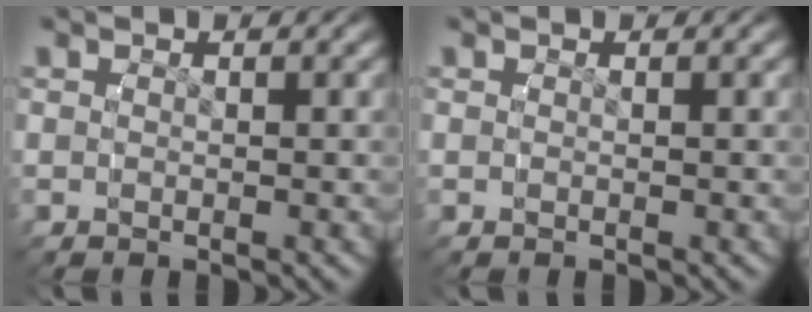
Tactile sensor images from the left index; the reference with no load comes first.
{"total": 0.0}